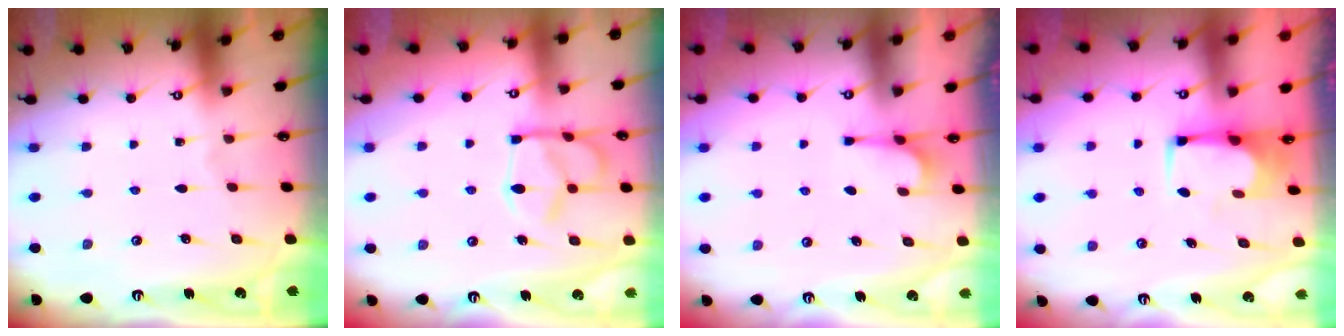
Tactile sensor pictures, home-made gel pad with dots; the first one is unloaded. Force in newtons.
{"total": 13.6, "press": 13.6, "slide": 1.1}
{"total": 2.4, "press": 2.2, "slide": 1.0}
{"total": 1.8, "press": 1.7, "slide": 0.3}